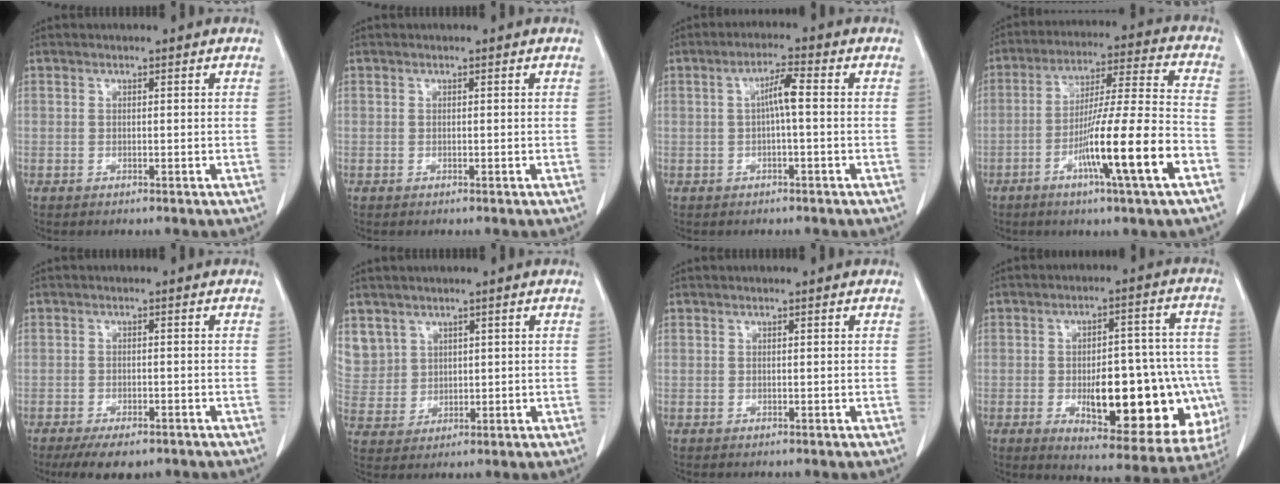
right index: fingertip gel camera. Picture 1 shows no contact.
{"total": 0.0}
{"total": 3.7, "force": [0.1, 0.2, 3.6], "torque": [-0.067, 0.010, 0.003]}
{"total": 15.4, "force": [-6.3, -0.7, 14.1], "torque": [-0.244, -0.008, -0.109]}
{"total": 6.3, "force": [-4.6, 2.3, 3.5], "torque": [-0.050, -0.007, -0.069]}
{"total": 8.1, "force": [4.2, 6.8, 0.9], "torque": [-0.036, 0.016, 0.106]}
{"total": 0.0}
{"total": 22.1, "force": [-5.4, 7.9, 20.0], "torque": [-0.187, 0.027, -0.046]}